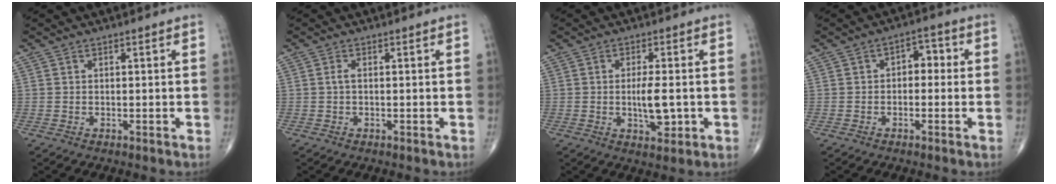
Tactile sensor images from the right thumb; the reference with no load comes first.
{"total": 1.0, "force": [-0.1, 0.3, 0.9], "torque": [-0.021, 0.000, -0.003]}
{"total": 5.5, "force": [-0.7, 2.0, 5.1], "torque": [-0.085, -0.006, -0.007]}
{"total": 4.2, "force": [0.0, 2.7, 3.1], "torque": [-0.019, 0.019, -0.011]}